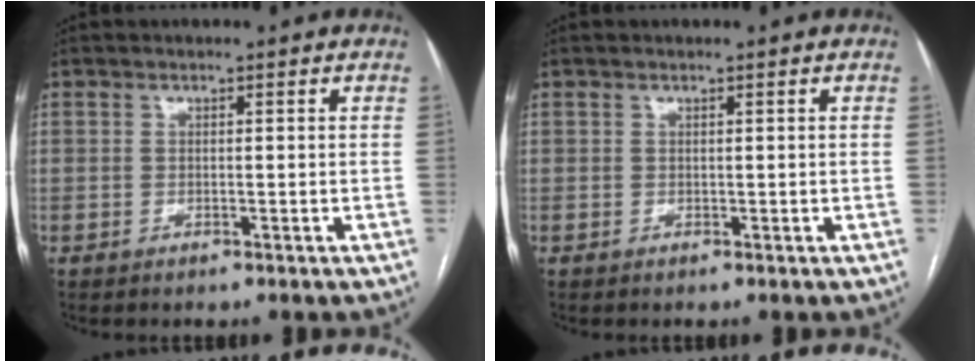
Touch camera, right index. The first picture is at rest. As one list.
[{"total": 0.0}]